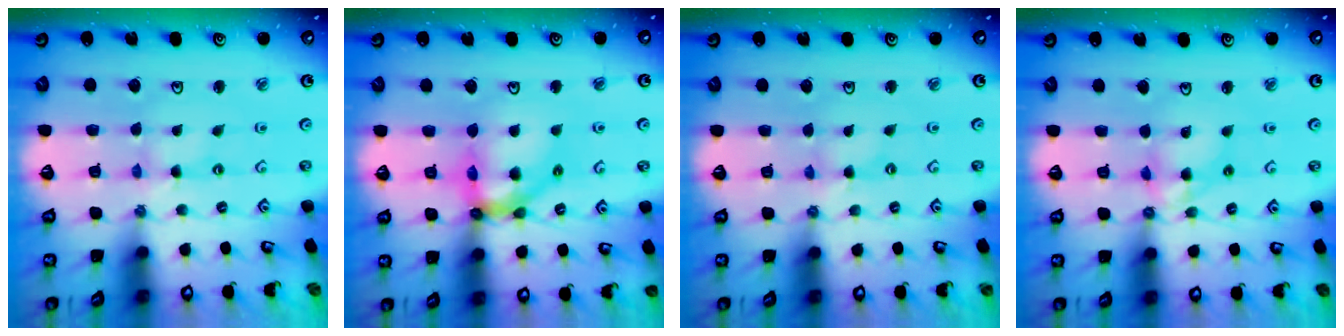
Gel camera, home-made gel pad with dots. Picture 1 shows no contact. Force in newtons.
{"total": 12.8, "press": 12.7, "slide": 1.5}
{"total": 0.0}
{"total": 8.5, "press": 8.4, "slide": 0.8}